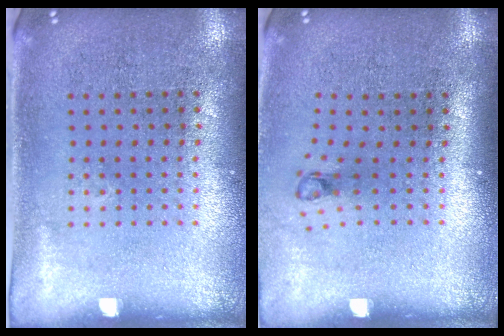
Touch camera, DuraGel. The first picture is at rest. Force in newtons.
{"total": 0.8, "press": 0.4, "slide": 0.7}